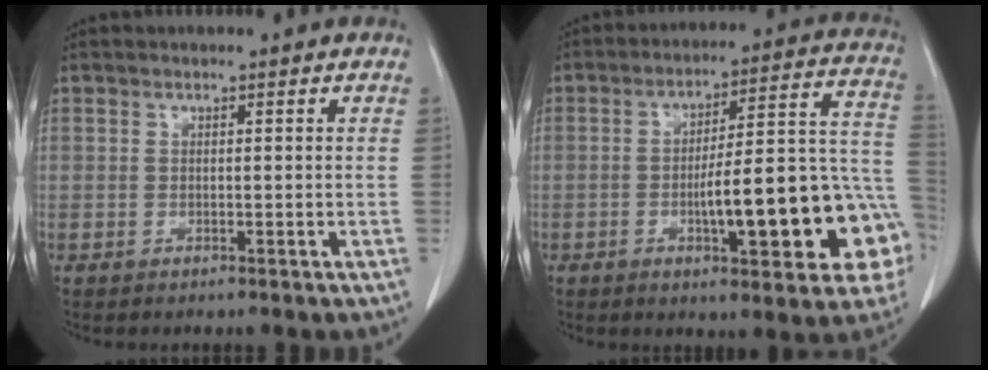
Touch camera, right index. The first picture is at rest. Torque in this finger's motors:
{"motor_torque": [2.14, 0.00, 0.44, 0.14]}